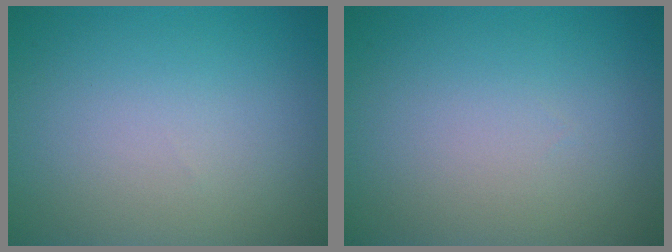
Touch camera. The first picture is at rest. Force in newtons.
{"total": 0.0}